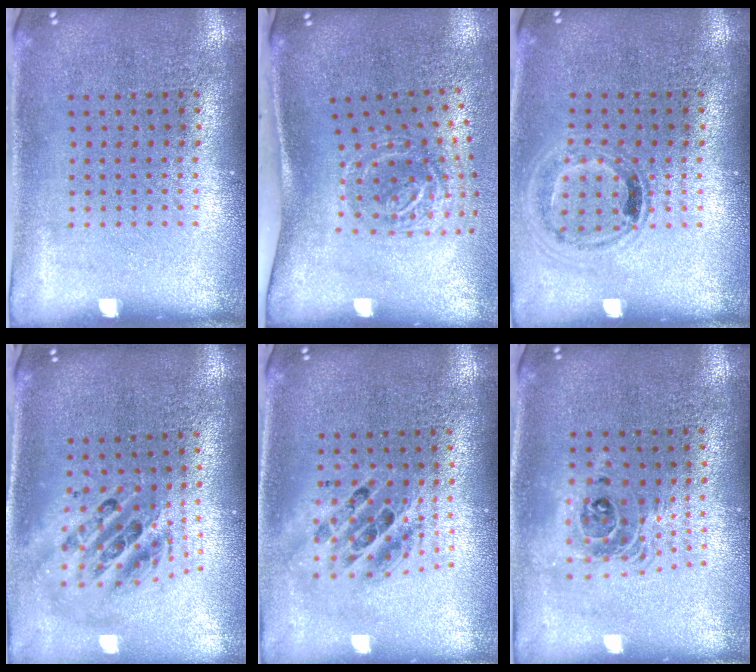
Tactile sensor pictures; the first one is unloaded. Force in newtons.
{"total": 2.0, "press": 1.2, "slide": 1.6}
{"total": 1.0, "press": 1.0, "slide": 0.3}
{"total": 2.4, "press": 1.8, "slide": 1.5}
{"total": 1.7, "press": 1.4, "slide": 1.0}
{"total": 1.7, "press": 1.4, "slide": 0.9}